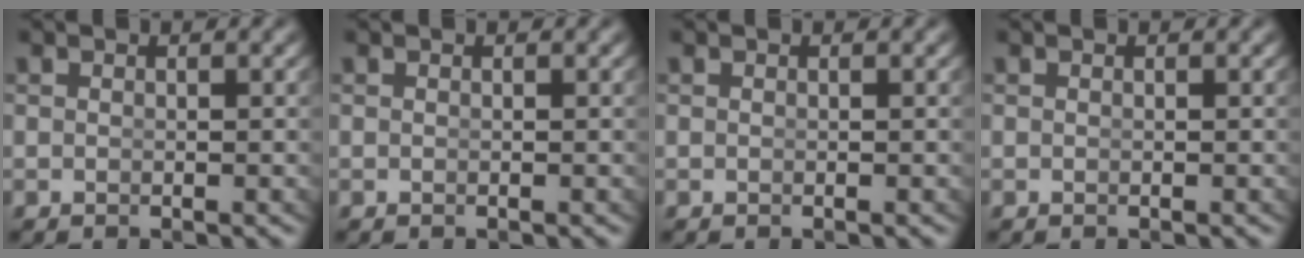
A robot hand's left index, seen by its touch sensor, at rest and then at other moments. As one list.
[{"total": 0.0}, {"total": 0.0}, {"total": 1.0, "force": [-0.2, -0.9, -0.4], "torque": [0.010, -0.014, 0.008]}]